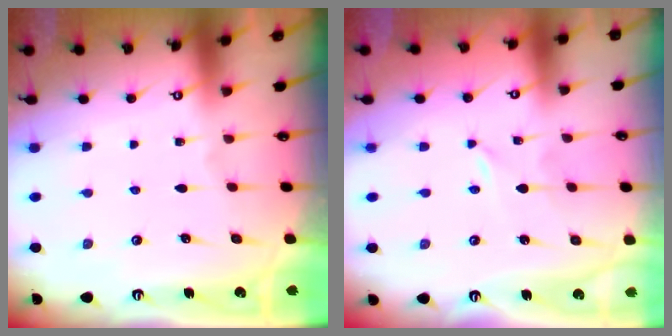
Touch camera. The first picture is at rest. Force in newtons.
{"total": 0.0}